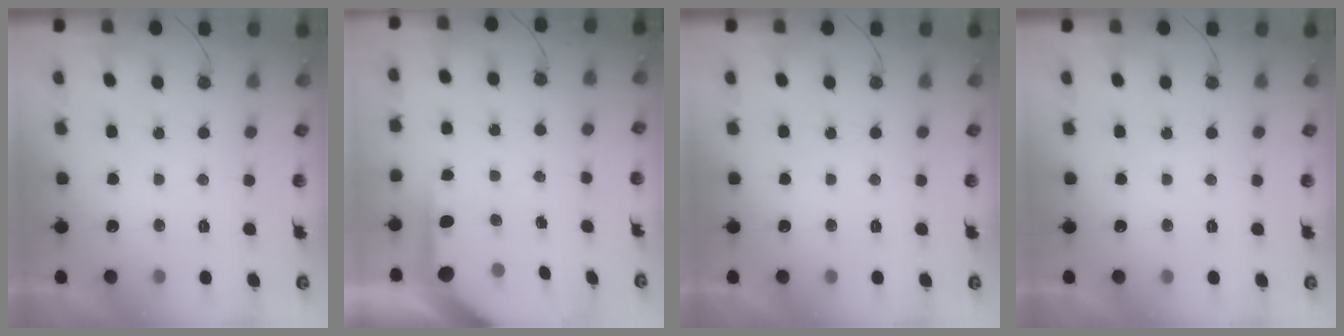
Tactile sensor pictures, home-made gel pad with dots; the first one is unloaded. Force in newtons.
{"total": 5.3, "press": 5.2, "slide": 0.3}
{"total": 0.0}
{"total": 0.0}